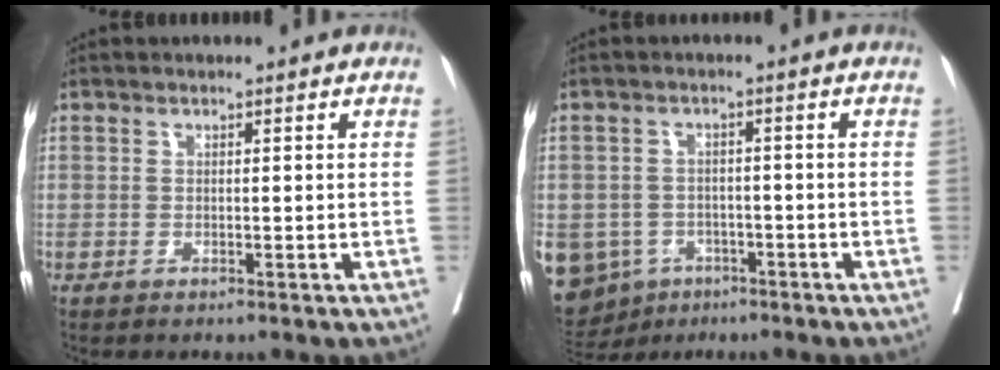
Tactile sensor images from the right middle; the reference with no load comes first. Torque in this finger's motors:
{"motor_torque": [1.66, -0.48, 1.05, 0.21]}